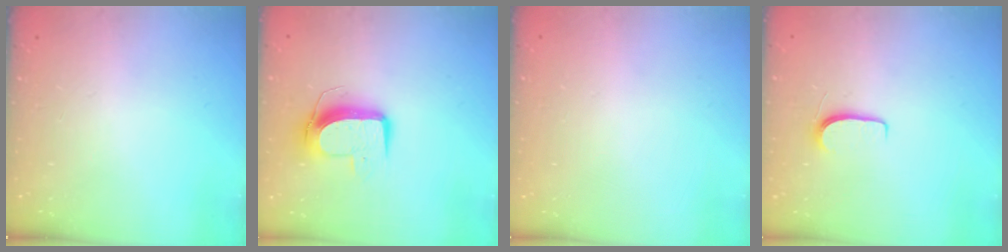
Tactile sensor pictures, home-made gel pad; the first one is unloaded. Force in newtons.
{"total": 10.2, "press": 10.2, "slide": 0.4}
{"total": 0.0}
{"total": 5.4, "press": 5.4, "slide": 0.6}